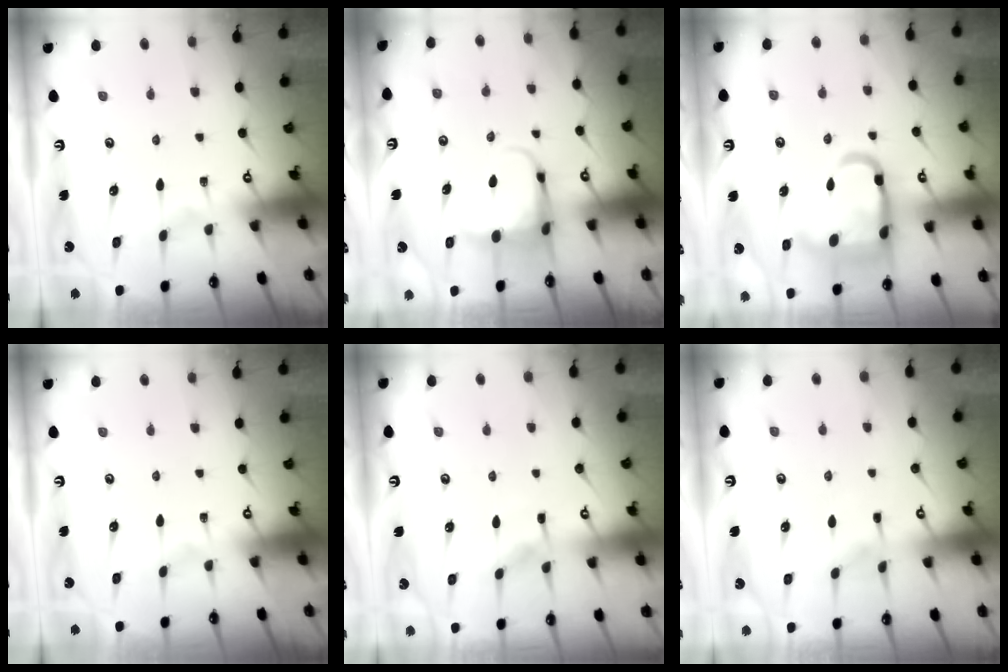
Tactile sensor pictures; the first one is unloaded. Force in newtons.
{"total": 6.1, "press": 6.0, "slide": 1.2}
{"total": 17.3, "press": 17.2, "slide": 1.8}
{"total": 0.0}
{"total": 3.9, "press": 3.9, "slide": 0.6}
{"total": 2.1, "press": 2.1, "slide": 0.4}